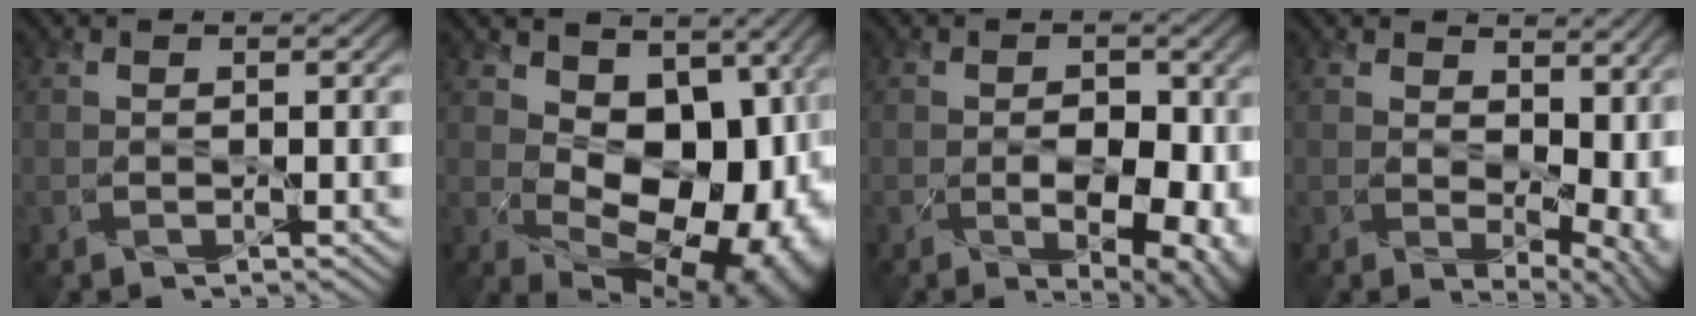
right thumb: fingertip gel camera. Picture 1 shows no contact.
{"total": 15.5, "force": [1.5, 10.3, 11.5], "torque": [-0.147, -0.034, 0.056]}
{"total": 8.2, "force": [-1.8, 4.7, 6.4], "torque": [-0.065, -0.030, 0.000]}
{"total": 10.3, "force": [2.3, 6.8, 7.4], "torque": [-0.089, -0.025, 0.075]}